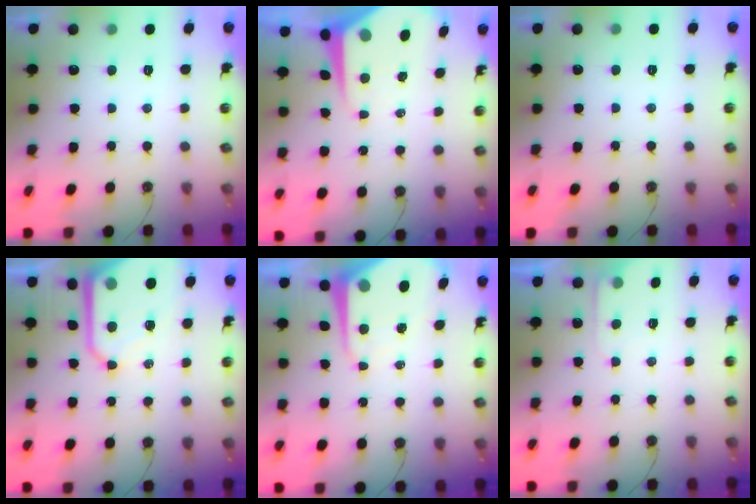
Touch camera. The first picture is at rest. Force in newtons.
{"total": 9.0, "press": 9.0, "slide": 0.9}
{"total": 0.0}
{"total": 13.5, "press": 13.4, "slide": 1.3}
{"total": 8.7, "press": 8.7, "slide": 0.9}
{"total": 4.2, "press": 4.2, "slide": 0.7}